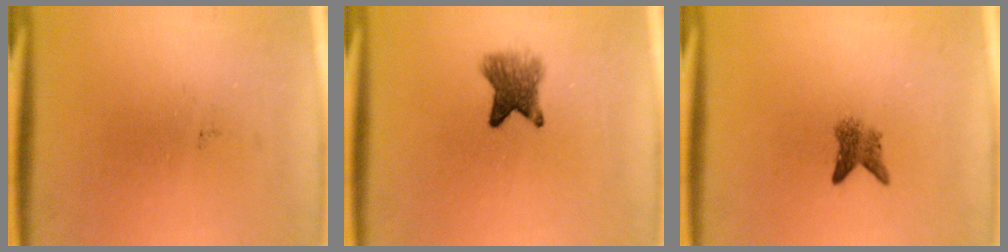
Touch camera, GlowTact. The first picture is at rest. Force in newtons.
{"total": 4.8}
{"total": 2.6}